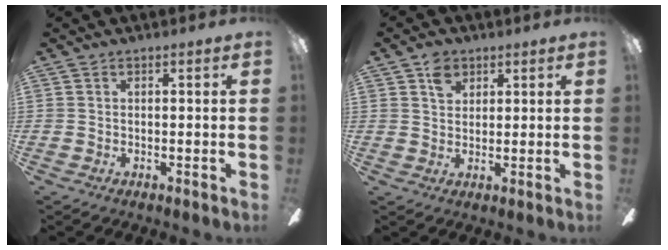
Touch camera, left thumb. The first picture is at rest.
{"total": 4.4, "force": [2.6, 3.1, 1.8], "torque": [-0.020, -0.002, 0.043]}